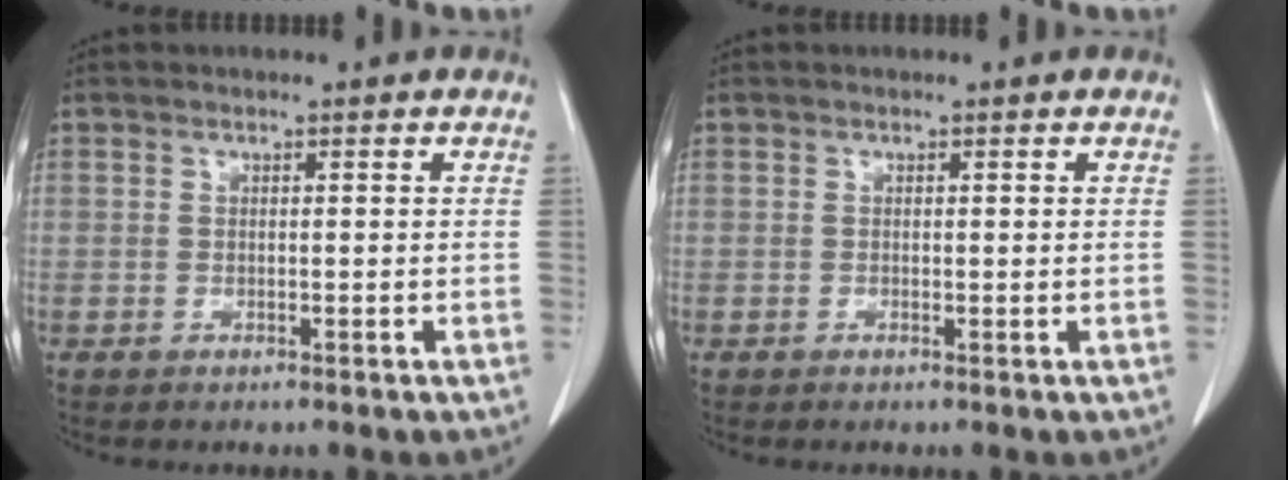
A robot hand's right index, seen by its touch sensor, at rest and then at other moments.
{"total": 0.0}